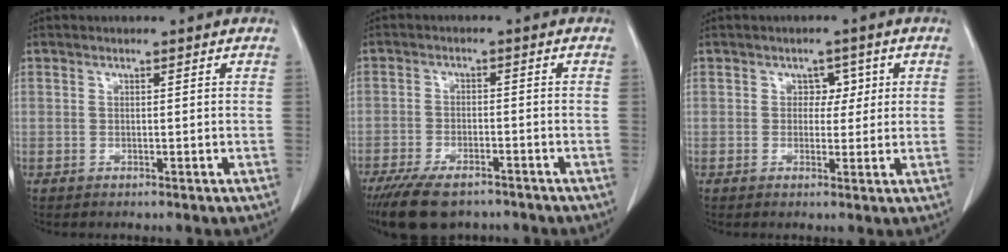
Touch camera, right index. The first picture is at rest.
{"total": 9.5, "force": [-7.4, 3.6, 4.9], "torque": [-0.082, -0.011, -0.117]}
{"total": 4.1, "force": [0.9, 3.3, 2.3], "torque": [-0.016, 0.011, 0.011]}